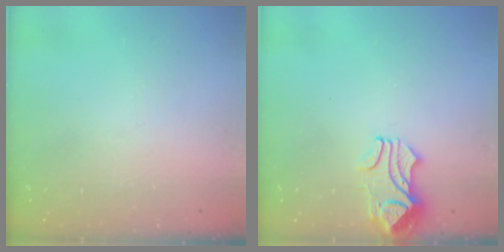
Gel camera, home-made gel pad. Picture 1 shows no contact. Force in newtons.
{"total": 2.1, "press": 2.0, "slide": 0.7}